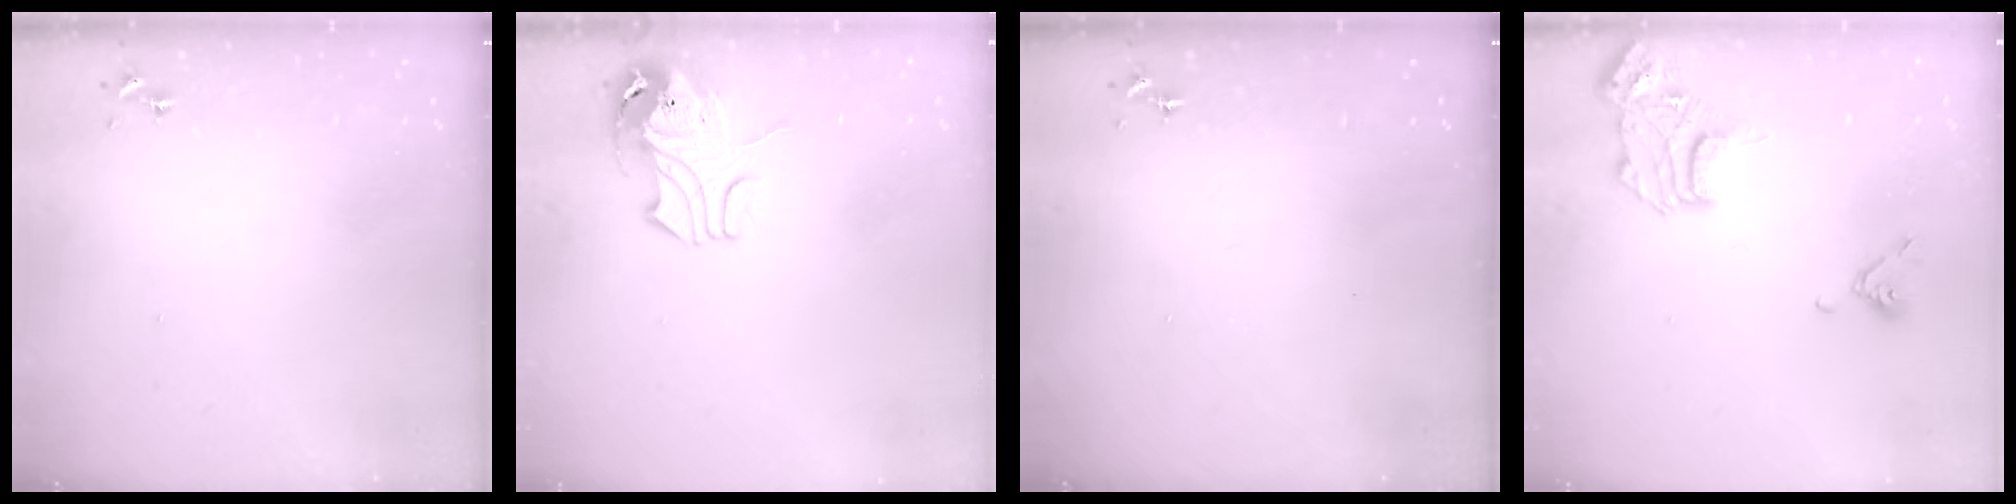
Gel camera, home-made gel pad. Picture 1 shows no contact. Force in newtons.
{"total": 9.5, "press": 9.4, "slide": 1.2}
{"total": 0.0}
{"total": 14.9, "press": 14.8, "slide": 1.2}